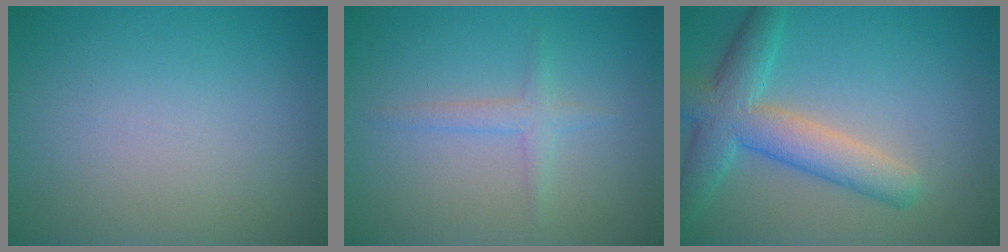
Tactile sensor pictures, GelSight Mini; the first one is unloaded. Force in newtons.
{"total": 1.6, "press": 1.6, "slide": 0.1}
{"total": 6.1, "press": 6.1, "slide": 0.3}